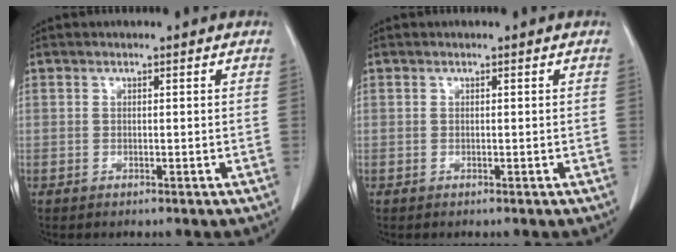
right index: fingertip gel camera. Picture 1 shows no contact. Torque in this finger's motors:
{"motor_torque": [0.00, 0.00, 0.00, 0.00]}